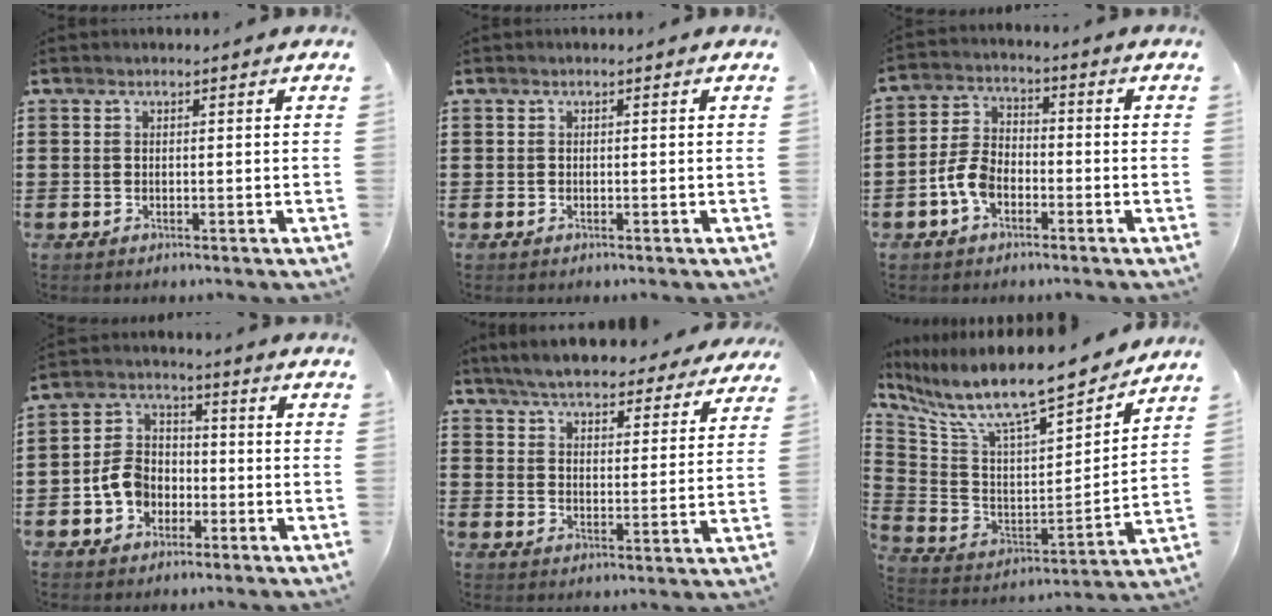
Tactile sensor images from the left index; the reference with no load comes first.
{"total": 0.0}
{"total": 5.6, "force": [-2.7, 3.5, 3.6], "torque": [-0.098, 0.003, -0.059]}
{"total": 6.7, "force": [-2.5, 5.4, 3.1], "torque": [-0.083, 0.016, -0.051]}
{"total": 5.8, "force": [5.7, 0.5, 1.3], "torque": [-0.052, -0.024, 0.102]}
{"total": 11.5, "force": [9.9, 1.7, 5.6], "torque": [-0.141, -0.073, 0.166]}